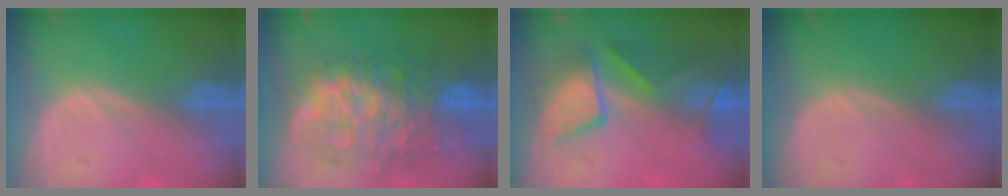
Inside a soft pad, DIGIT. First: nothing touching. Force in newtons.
{"total": 12.4, "press": 12.4, "slide": 1.2}
{"total": 9.1, "press": 8.5, "slide": 3.2}
{"total": 0.0}